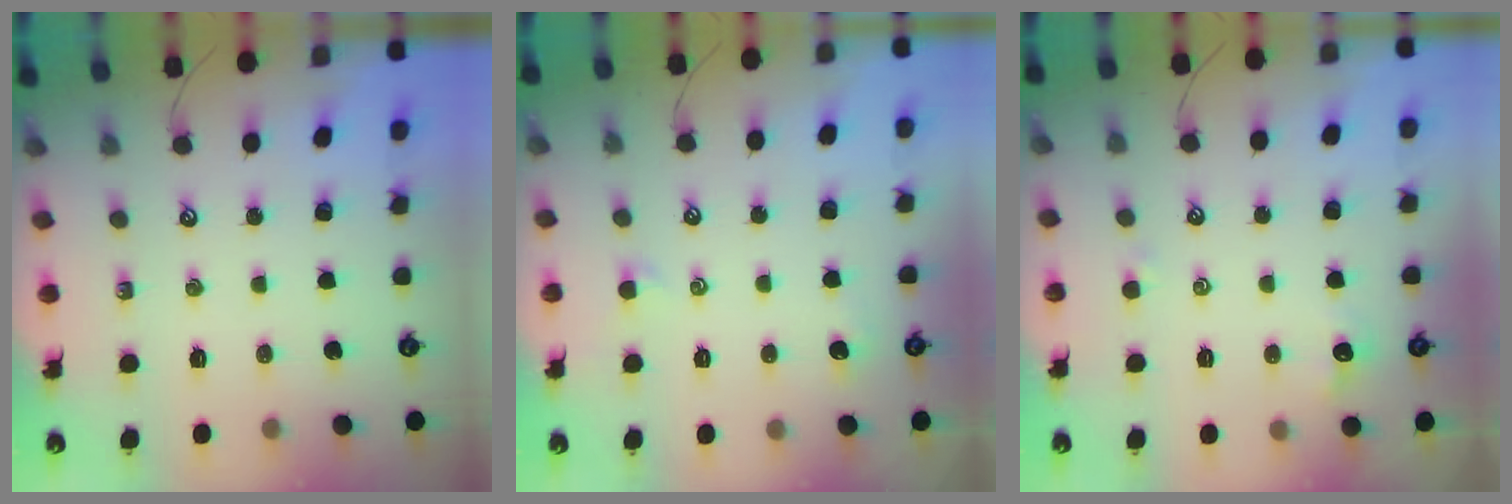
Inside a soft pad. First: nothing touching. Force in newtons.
{"total": 0.7, "press": 0.5, "slide": 0.5}
{"total": 0.7, "press": 0.1, "slide": 0.7}